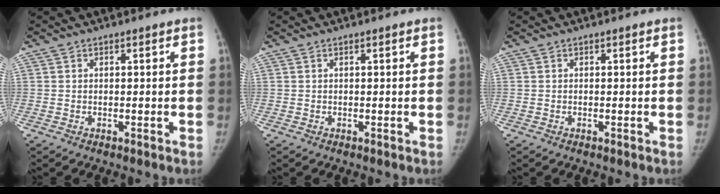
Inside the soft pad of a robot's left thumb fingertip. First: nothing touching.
{"total": 0.0}
{"total": 0.0}